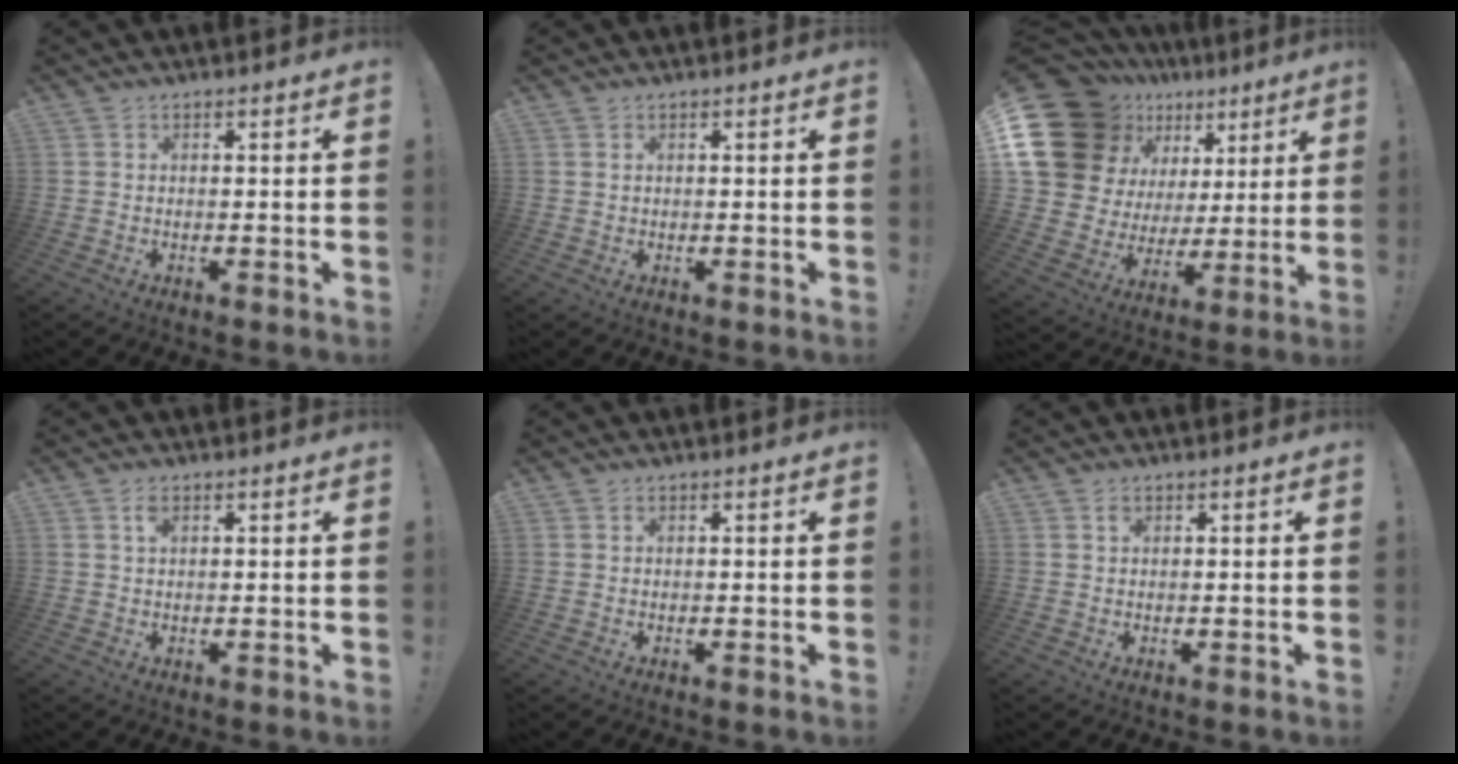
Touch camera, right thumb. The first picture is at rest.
{"total": 0.7, "force": [0.4, 0.6, 0.2], "torque": [-0.010, 0.004, 0.009]}
{"total": 21.2, "force": [11.0, 14.6, 10.6], "torque": [-0.165, -0.077, 0.243]}
{"total": 2.0, "force": [0.9, 1.0, 1.5], "torque": [-0.025, -0.001, 0.014]}
{"total": 0.0}
{"total": 0.8, "force": [0.4, 0.6, 0.4], "torque": [0.000, -0.002, 0.006]}